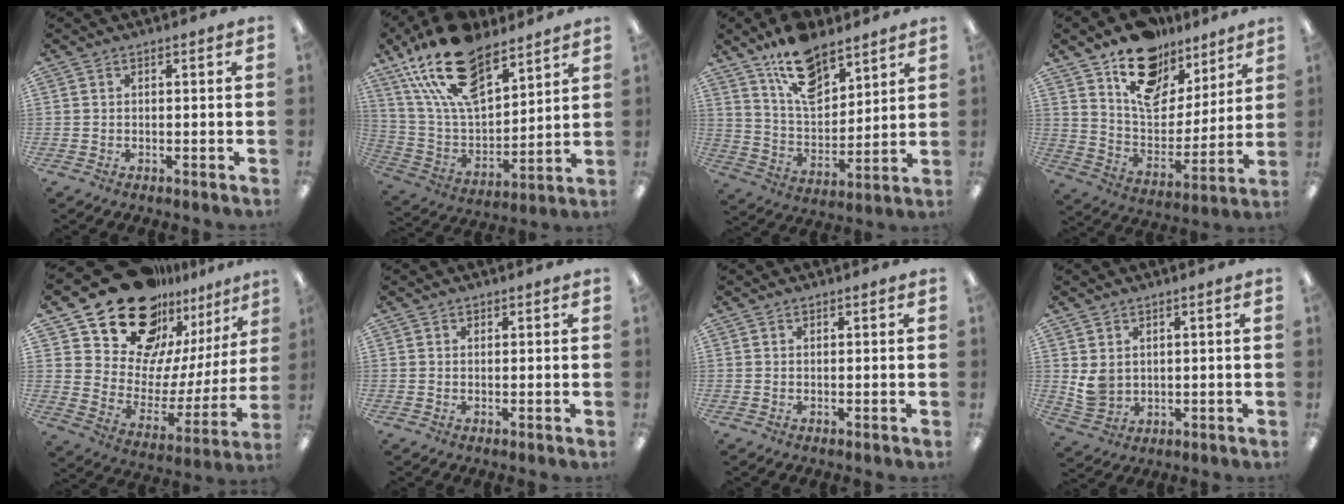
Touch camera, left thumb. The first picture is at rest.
{"total": 21.9, "force": [14.6, 10.3, 12.6], "torque": [-0.244, -0.071, 0.262]}
{"total": 14.2, "force": [10.2, 7.0, 6.9], "torque": [-0.116, -0.055, 0.186]}
{"total": 16.8, "force": [11.1, 10.2, 7.3], "torque": [-0.112, -0.067, 0.200]}
{"total": 22.2, "force": [18.5, 10.3, 6.5], "torque": [-0.112, -0.141, 0.335]}
{"total": 0.8, "force": [0.6, 0.4, 0.1], "torque": [0.006, -0.002, 0.010]}
{"total": 0.5, "force": [0.5, 0.2, 0.1], "torque": [-0.001, 0.001, 0.009]}
{"total": 4.8, "force": [2.1, 3.9, 2.0], "torque": [-0.042, -0.005, 0.041]}